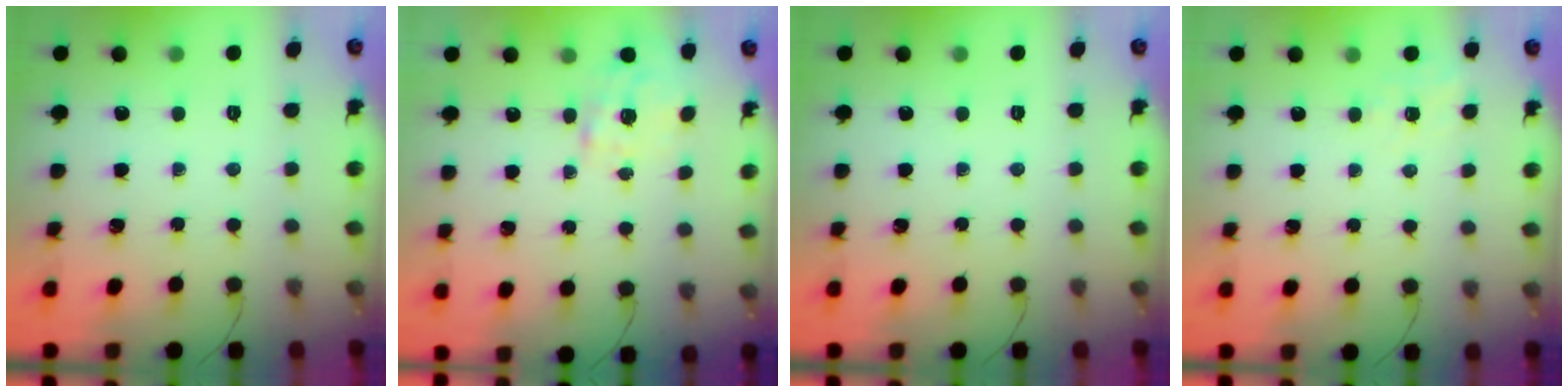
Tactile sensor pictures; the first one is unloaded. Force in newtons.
{"total": 1.1, "press": 1.0, "slide": 0.5}
{"total": 0.0}
{"total": 5.2, "press": 4.9, "slide": 1.9}